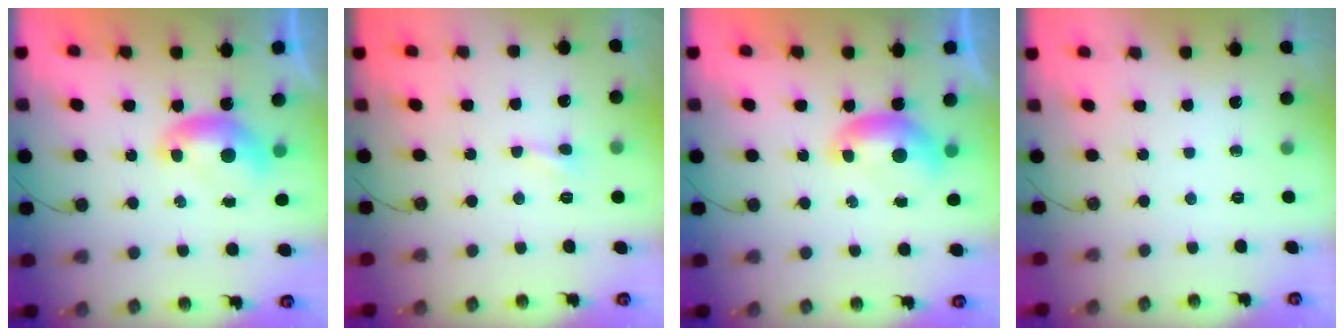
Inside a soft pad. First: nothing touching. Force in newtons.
{"total": 1.3, "press": 1.2, "slide": 0.5}
{"total": 0.0}
{"total": 0.0}